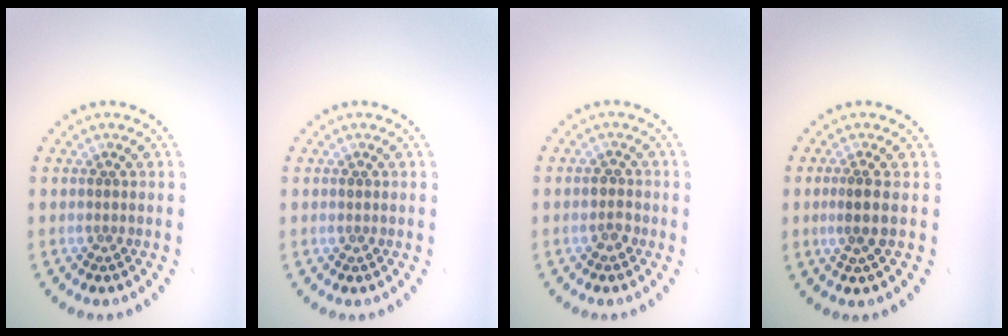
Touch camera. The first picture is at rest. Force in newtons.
{"total": 0.6, "press": 0.6, "slide": 0.0}
{"total": 1.4, "press": 1.4, "slide": 0.3}
{"total": 1.5, "press": 1.1, "slide": 1.0}